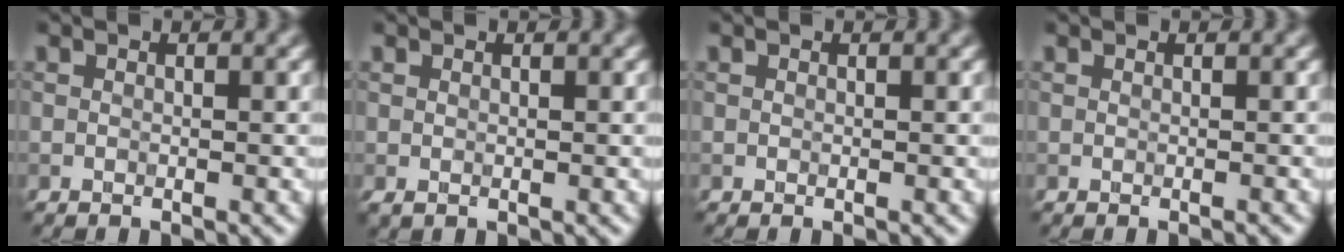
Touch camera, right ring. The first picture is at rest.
{"total": 0.8, "force": [-0.1, 0.6, 0.5], "torque": [-0.009, -0.001, -0.001]}
{"total": 0.0}
{"total": 0.0}